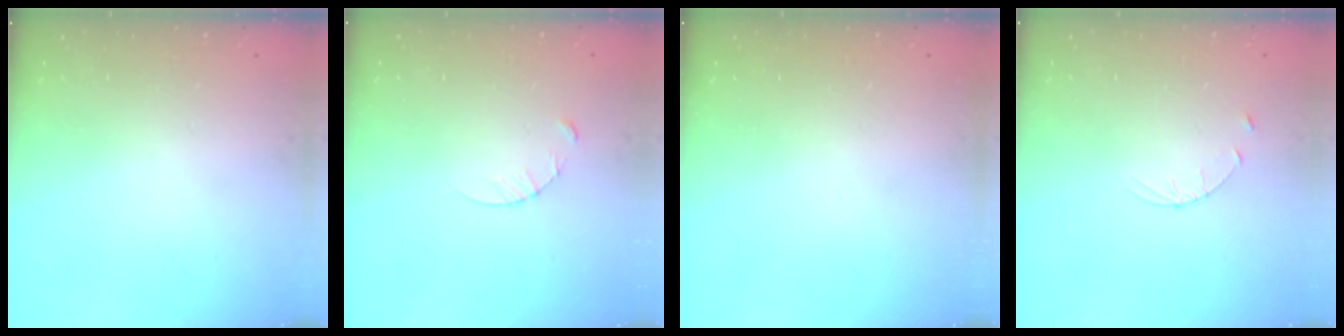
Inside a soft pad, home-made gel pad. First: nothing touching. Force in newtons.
{"total": 3.3, "press": 3.3, "slide": 0.4}
{"total": 0.0}
{"total": 3.0, "press": 2.9, "slide": 0.4}